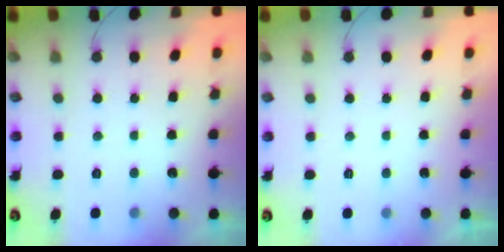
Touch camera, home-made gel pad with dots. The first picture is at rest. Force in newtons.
{"total": 2.2, "press": 2.2, "slide": 0.4}